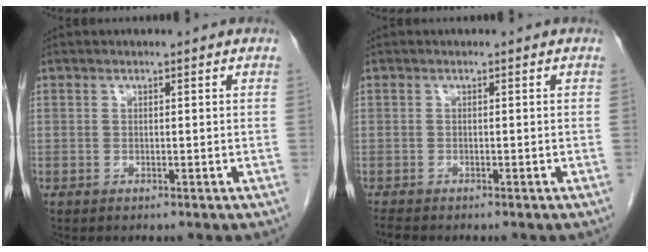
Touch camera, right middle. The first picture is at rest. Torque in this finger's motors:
{"motor_torque": [0.18, -0.05, -0.03, 0.01]}